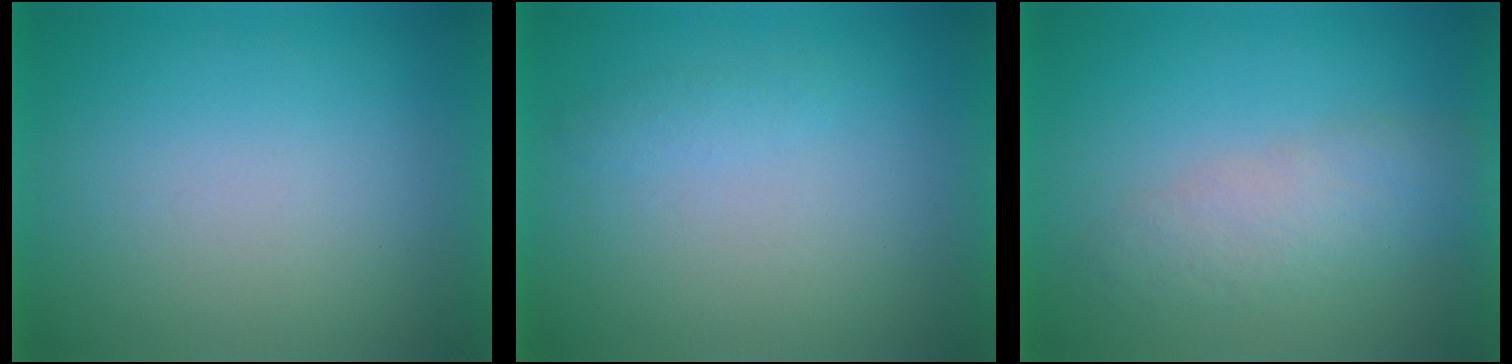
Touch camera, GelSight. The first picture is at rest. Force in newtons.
{"total": 1.3}
{"total": 2.9}